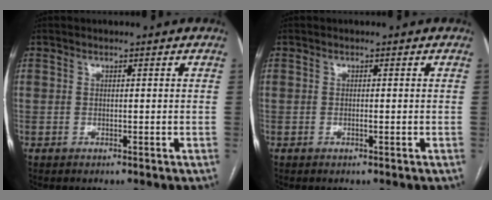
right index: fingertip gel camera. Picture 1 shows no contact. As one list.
[{"total": 0.5, "force": [-0.2, 0.0, 0.5], "torque": [-0.009, 0.001, -0.002]}]